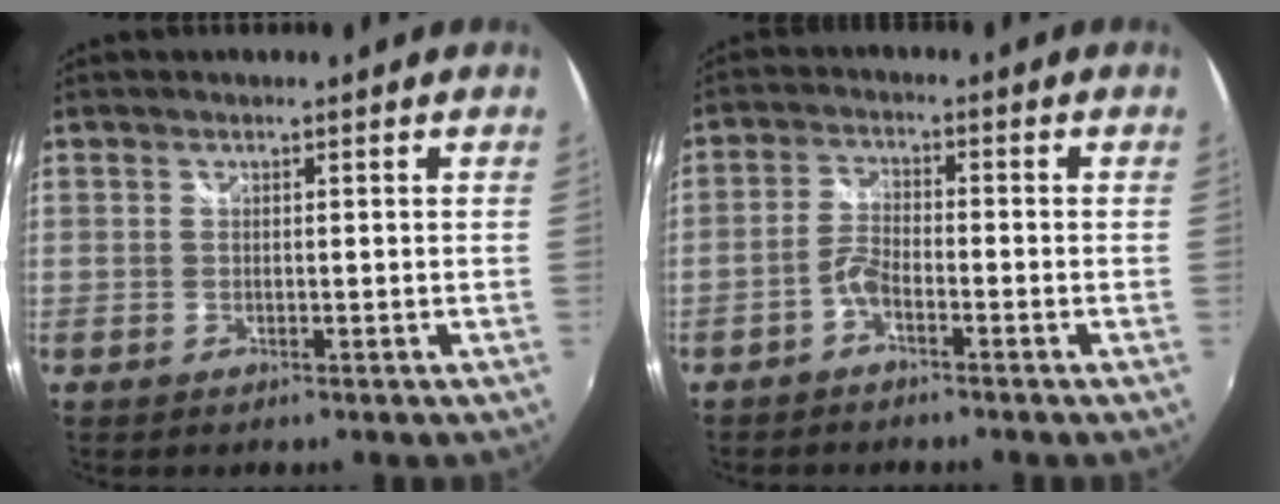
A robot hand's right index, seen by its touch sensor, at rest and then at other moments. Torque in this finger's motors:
{"motor_torque": [0.52, -0.16, 0.03, 0.03]}